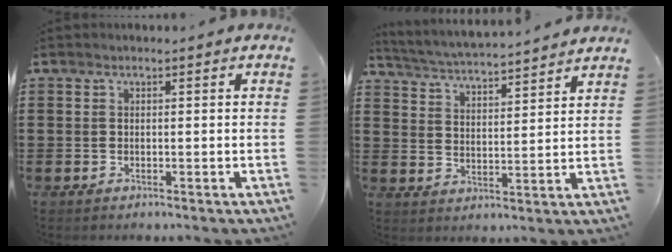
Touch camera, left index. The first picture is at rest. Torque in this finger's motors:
{"motor_torque": [1.08, -1.06, 0.22, 0.11]}